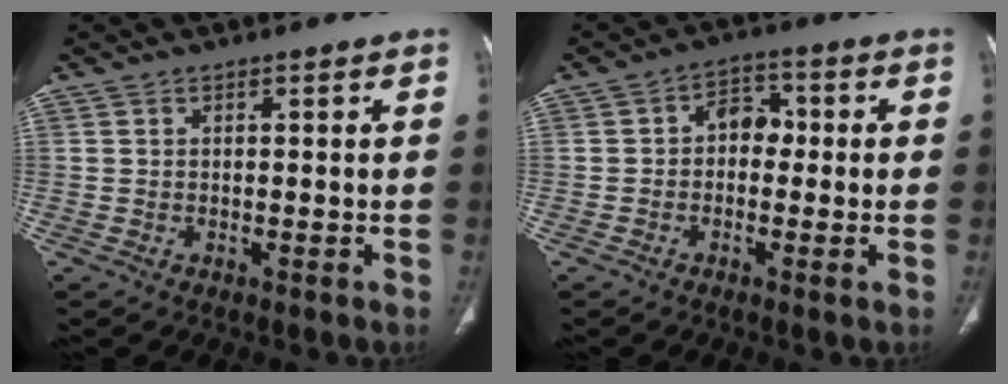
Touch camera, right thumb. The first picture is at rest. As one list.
[{"total": 5.2, "force": [0.0, 3.8, 3.6], "torque": [-0.023, 0.019, -0.014]}]